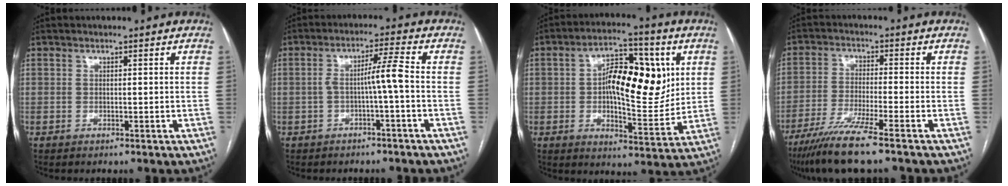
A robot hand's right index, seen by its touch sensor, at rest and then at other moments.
{"total": 4.7, "force": [-1.1, -0.6, 4.5], "torque": [-0.080, 0.016, -0.015]}
{"total": 14.7, "force": [2.6, 5.8, 13.2], "torque": [-0.207, 0.022, 0.043]}
{"total": 9.7, "force": [-7.1, -0.8, 6.5], "torque": [-0.119, -0.031, -0.127]}